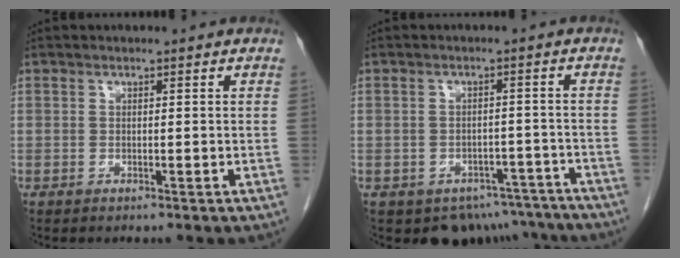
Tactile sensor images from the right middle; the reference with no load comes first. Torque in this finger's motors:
{"motor_torque": [0.07, -0.06, 0.01, 0.03]}